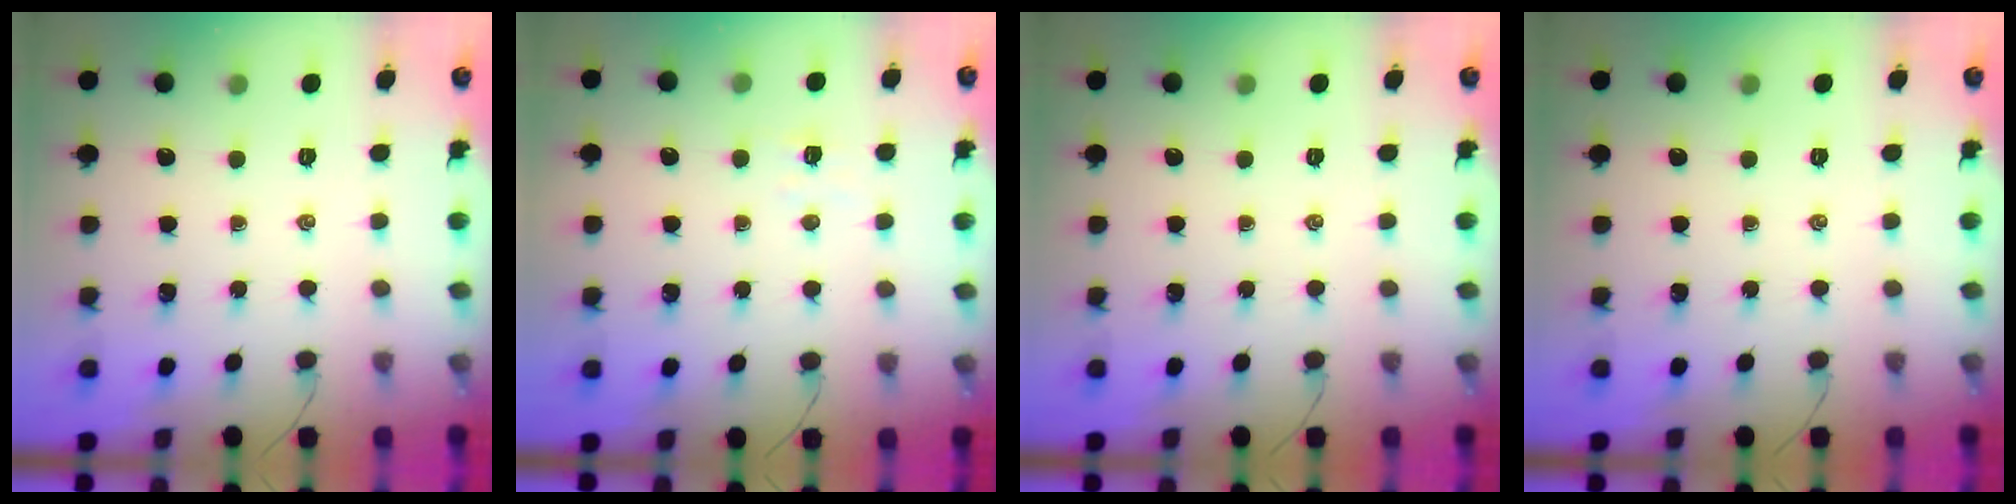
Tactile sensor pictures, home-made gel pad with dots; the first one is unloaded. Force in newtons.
{"total": 4.0, "press": 3.9, "slide": 1.0}
{"total": 0.0}
{"total": 0.0}